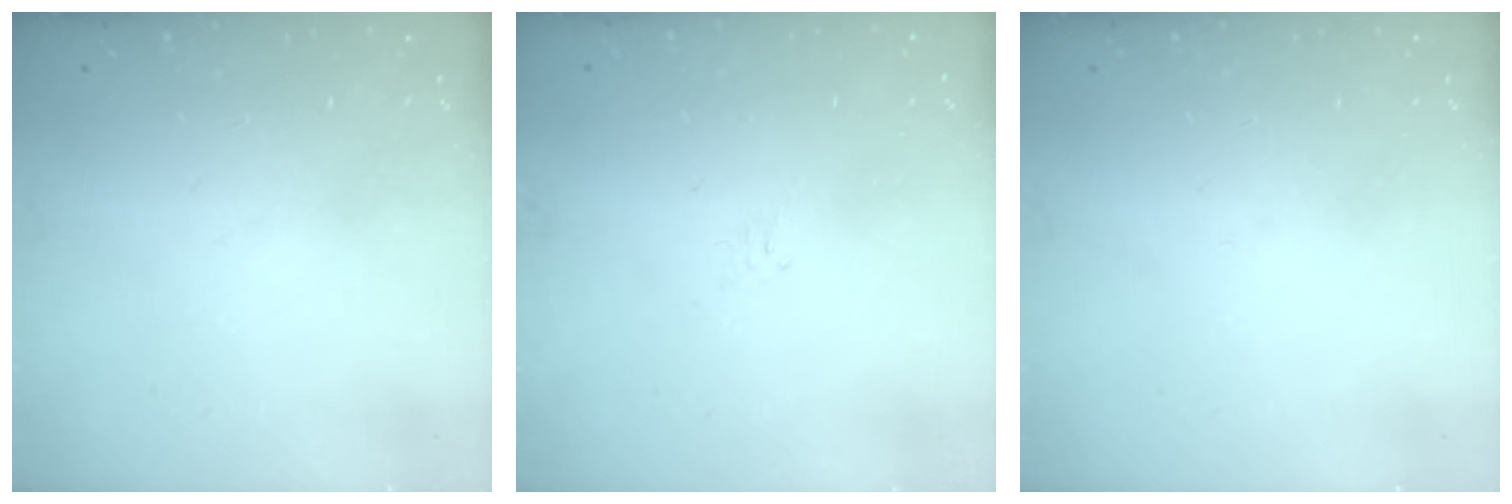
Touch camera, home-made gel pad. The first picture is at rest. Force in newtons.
{"total": 2.1, "press": 2.0, "slide": 0.6}
{"total": 0.0}